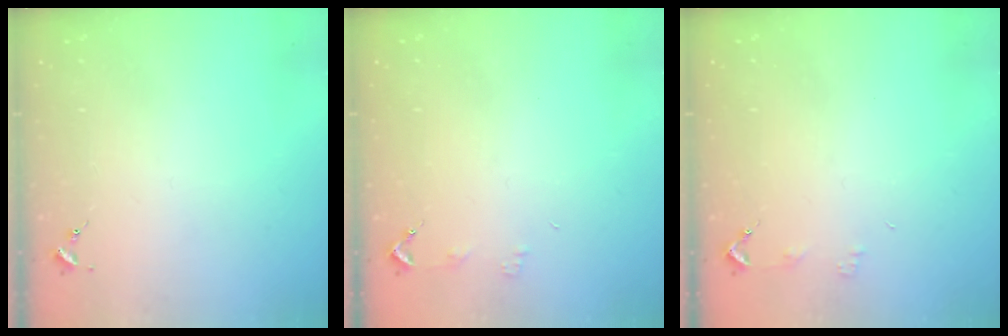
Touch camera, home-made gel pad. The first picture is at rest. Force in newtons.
{"total": 2.9, "press": 2.9, "slide": 0.2}
{"total": 2.9, "press": 2.9, "slide": 0.2}